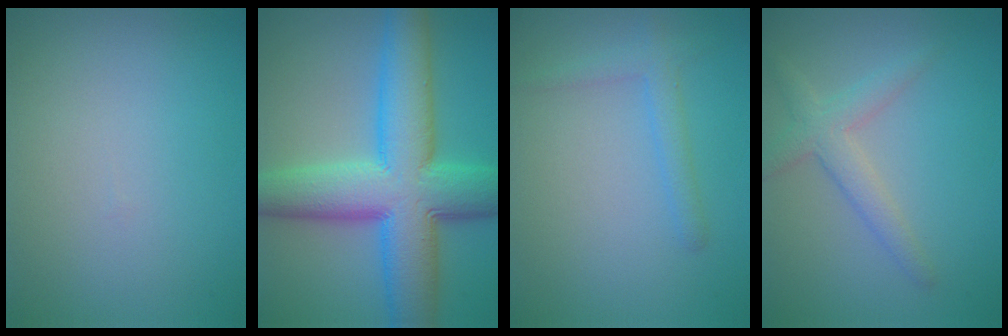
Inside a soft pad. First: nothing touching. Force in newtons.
{"total": 11.6, "press": 11.6, "slide": 0.2}
{"total": 1.9, "press": 1.9, "slide": 0.1}
{"total": 2.8, "press": 2.8, "slide": 0.2}